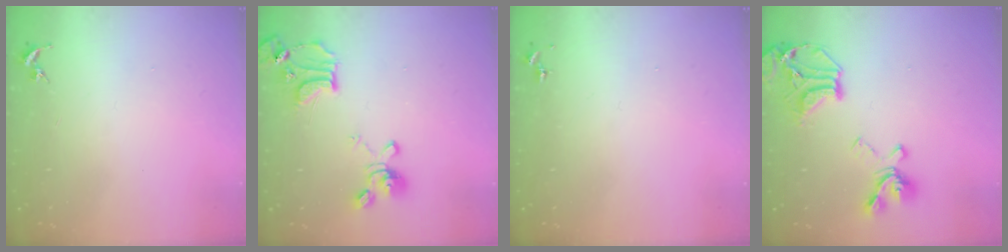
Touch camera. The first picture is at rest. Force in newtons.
{"total": 15.3, "press": 15.3, "slide": 1.1}
{"total": 0.0}
{"total": 19.6, "press": 19.5, "slide": 2.1}